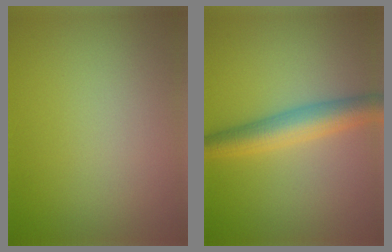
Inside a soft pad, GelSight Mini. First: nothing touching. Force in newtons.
{"total": 5.0, "press": 5.0, "slide": 0.0}